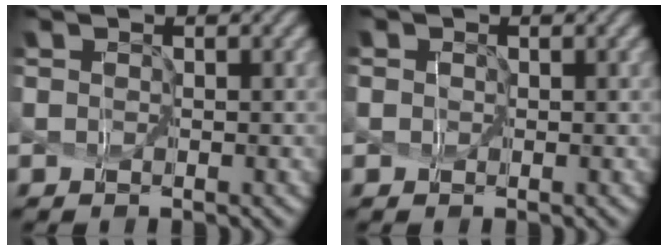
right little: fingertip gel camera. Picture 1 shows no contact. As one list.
[{"total": 2.3, "force": [0.7, 1.9, 1.0], "torque": [-0.012, 0.023, -0.017]}]